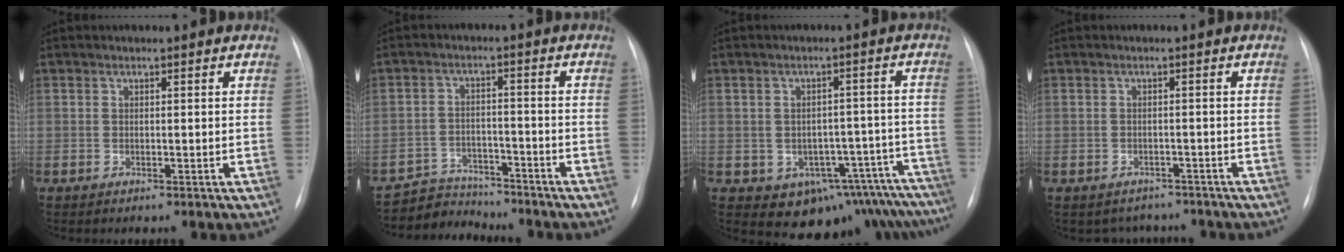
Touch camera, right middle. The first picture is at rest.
{"total": 6.0, "force": [-5.8, 1.5, -0.9], "torque": [0.017, 0.008, -0.099]}
{"total": 14.1, "force": [-11.0, 7.7, 4.4], "torque": [-0.028, 0.046, -0.120]}
{"total": 3.8, "force": [-3.1, 2.2, -0.3], "torque": [0.006, 0.016, -0.042]}